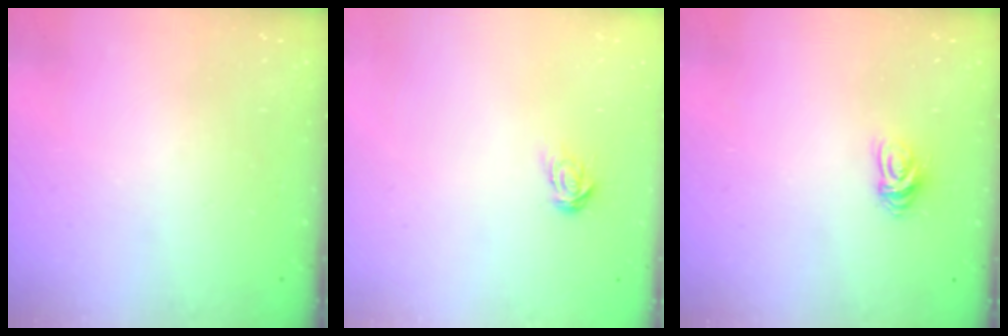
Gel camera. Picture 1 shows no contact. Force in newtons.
{"total": 4.4, "press": 4.4, "slide": 0.3}
{"total": 5.6, "press": 5.6, "slide": 0.7}